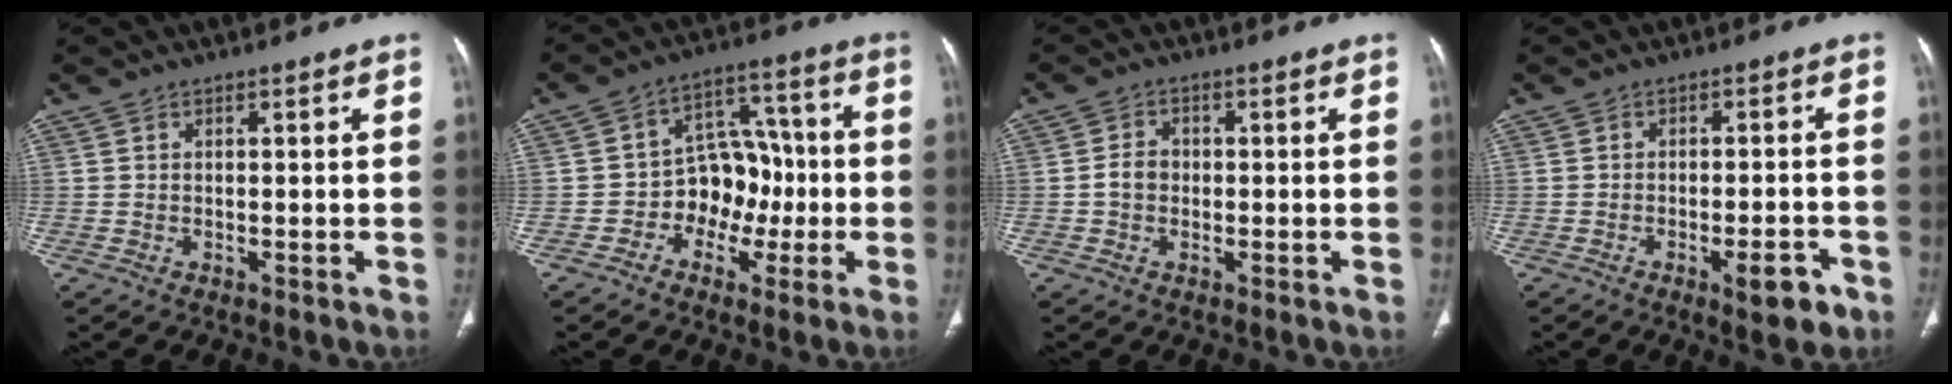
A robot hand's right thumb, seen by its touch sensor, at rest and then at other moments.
{"total": 10.5, "force": [-2.6, 8.1, 6.0], "torque": [-0.042, 0.050, -0.048]}
{"total": 3.1, "force": [-0.4, 2.5, 1.7], "torque": [-0.024, 0.011, -0.013]}
{"total": 6.0, "force": [-3.5, 1.8, 4.5], "torque": [-0.048, 0.020, -0.044]}